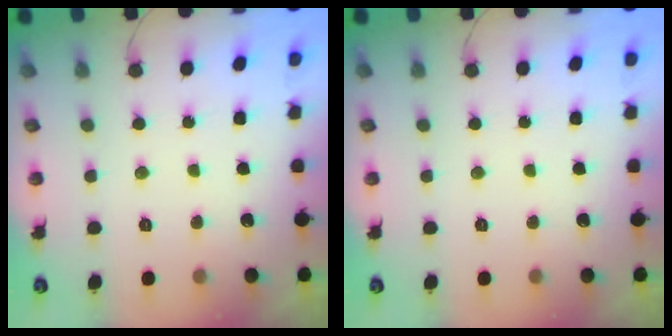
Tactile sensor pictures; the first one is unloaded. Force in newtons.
{"total": 0.0}